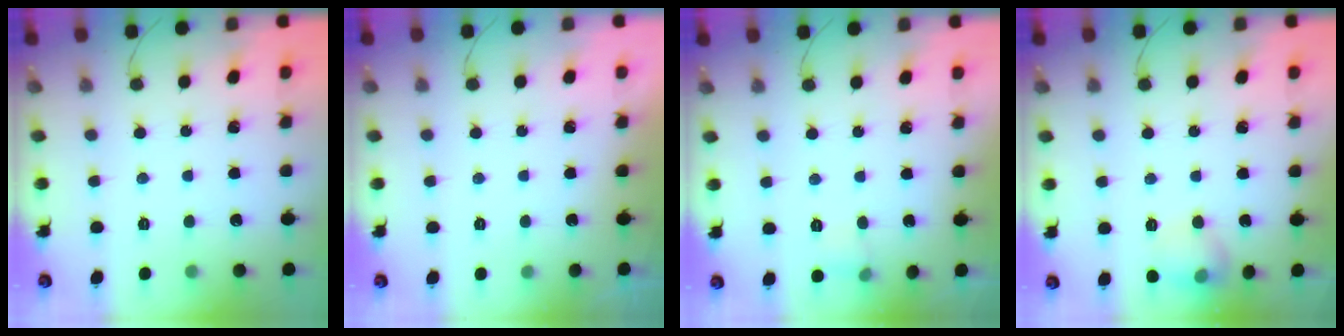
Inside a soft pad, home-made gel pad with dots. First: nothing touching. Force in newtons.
{"total": 0.0}
{"total": 6.9, "press": 3.6, "slide": 5.9}
{"total": 8.4, "press": 8.4, "slide": 0.8}